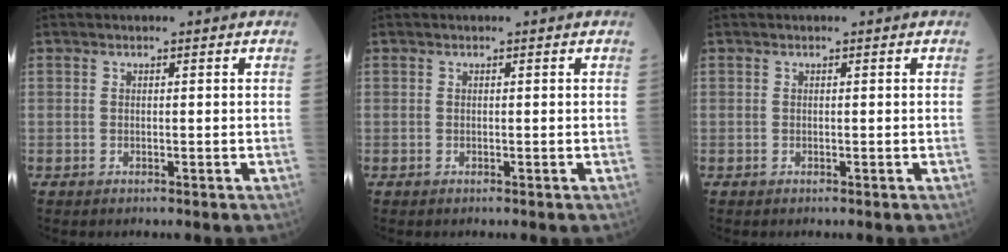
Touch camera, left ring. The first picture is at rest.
{"total": 0.0}
{"total": 0.0}